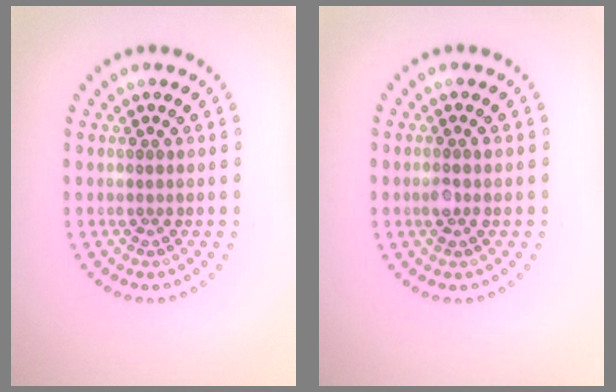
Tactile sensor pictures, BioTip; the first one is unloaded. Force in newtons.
{"total": 1.1, "press": 1.0, "slide": 0.5}